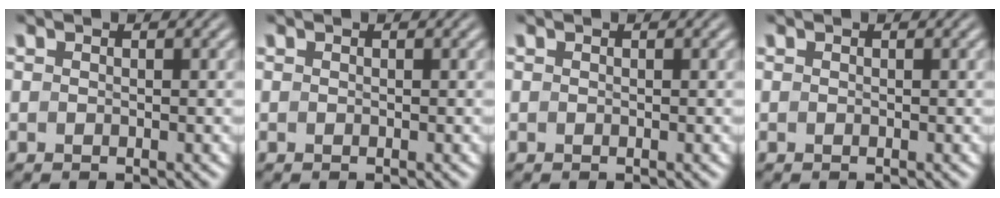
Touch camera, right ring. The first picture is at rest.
{"total": 0.0}
{"total": 0.0}
{"total": 0.0}